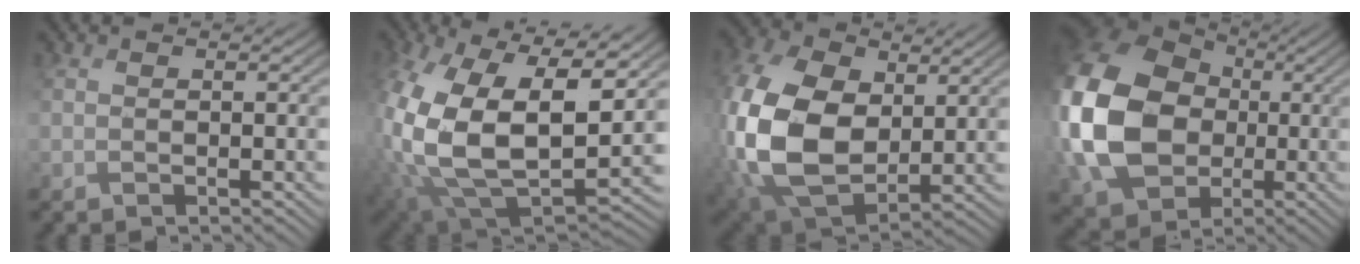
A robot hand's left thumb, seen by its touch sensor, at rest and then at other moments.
{"total": 19.2, "force": [0.6, 12.3, 14.7], "torque": [-0.337, -0.056, 0.046]}
{"total": 17.3, "force": [0.8, 11.8, 12.6], "torque": [-0.337, -0.010, 0.020]}
{"total": 19.0, "force": [-0.2, 15.0, 11.6], "torque": [-0.322, -0.015, -0.002]}